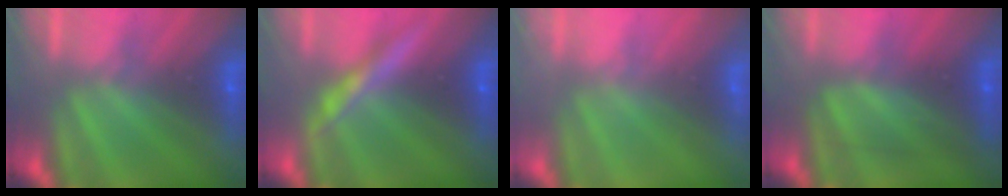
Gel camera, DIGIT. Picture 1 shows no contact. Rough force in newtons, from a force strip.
{"total": 3.9}
{"total": 2.3}
{"total": 2.4}